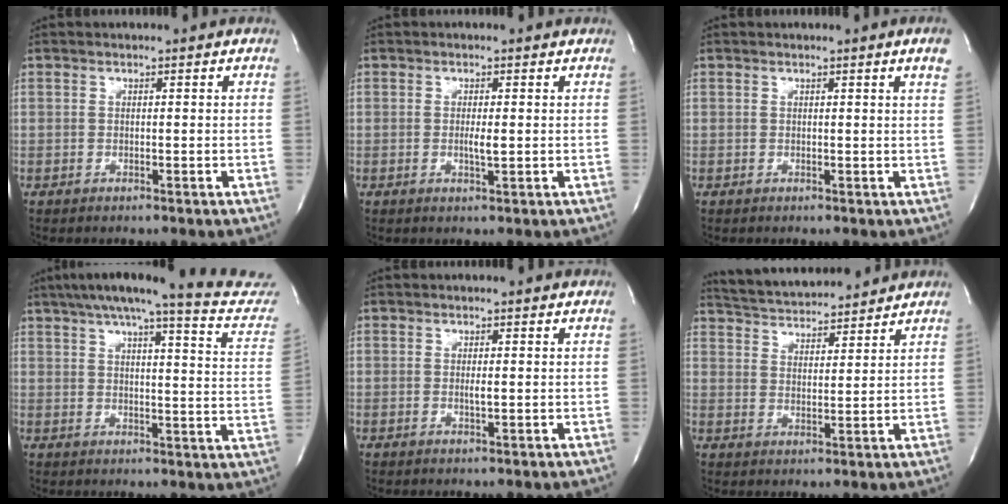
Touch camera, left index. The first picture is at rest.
{"total": 1.7, "force": [-0.1, 0.2, 1.6], "torque": [-0.034, -0.001, 0.000]}
{"total": 1.8, "force": [1.2, -0.5, 1.2], "torque": [-0.020, -0.008, 0.011]}
{"total": 22.2, "force": [19.5, 1.1, 10.7], "torque": [-0.149, -0.033, 0.228]}
{"total": 0.9, "force": [0.0, 0.1, 0.9], "torque": [-0.021, -0.002, 0.001]}
{"total": 12.4, "force": [11.7, 1.8, 3.5], "torque": [-0.065, 0.020, 0.185]}